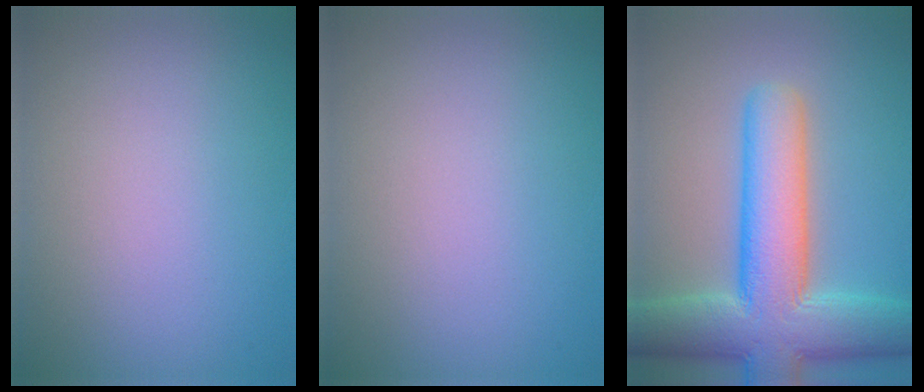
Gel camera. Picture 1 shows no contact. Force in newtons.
{"total": 0.0}
{"total": 10.8, "press": 10.8, "slide": 0.6}